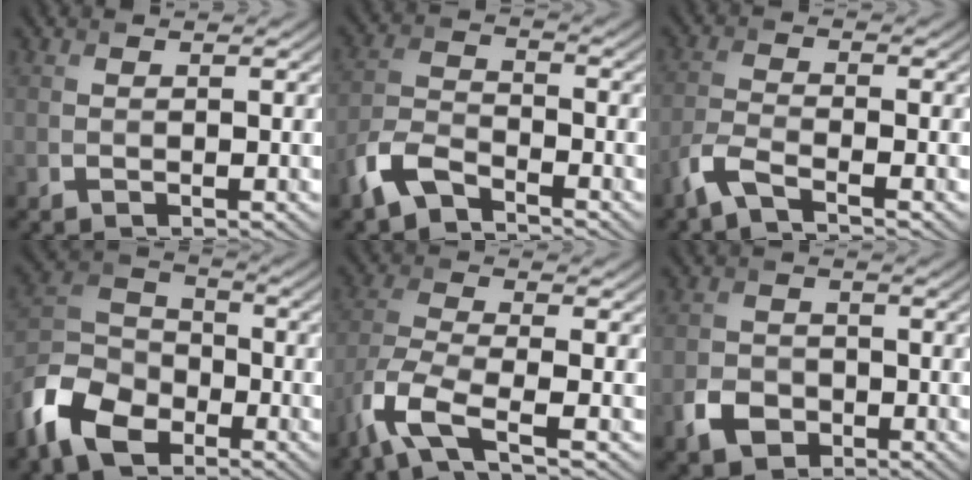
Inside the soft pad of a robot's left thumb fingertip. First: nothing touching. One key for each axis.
{"total": 5.9, "fx": -4.3, "fy": 2.3, "fz": 3.4, "tx": -0.078, "ty": -0.004, "tz": -0.105}
{"total": 3.9, "fx": -2.8, "fy": 0.8, "fz": 2.6, "tx": -0.062, "ty": -0.005, "tz": -0.073}
{"total": 10.5, "fx": -6.4, "fy": 6.3, "fz": 5.5, "tx": -0.135, "ty": -0.017, "tz": -0.151}
{"total": 7.9, "fx": -4.6, "fy": 2.1, "fz": 6.0, "tx": -0.140, "ty": -0.008, "tz": -0.112}
{"total": 3.9, "fx": -2.0, "fy": 2.9, "fz": 1.7, "tx": -0.041, "ty": -0.005, "tz": -0.044}